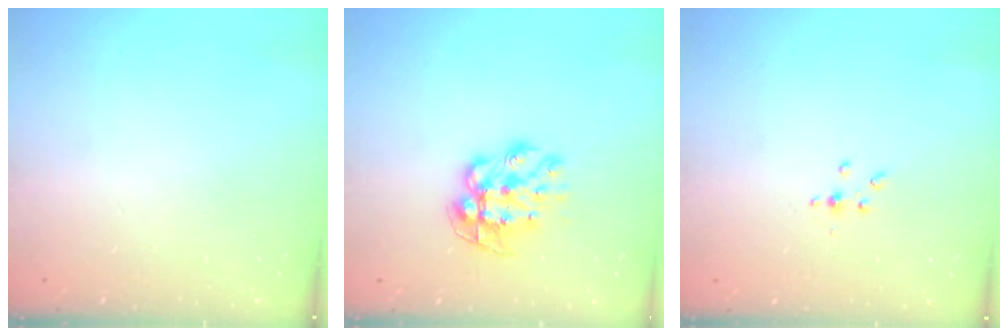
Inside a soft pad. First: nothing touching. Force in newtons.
{"total": 9.6, "press": 9.6, "slide": 0.6}
{"total": 3.0, "press": 2.9, "slide": 0.4}